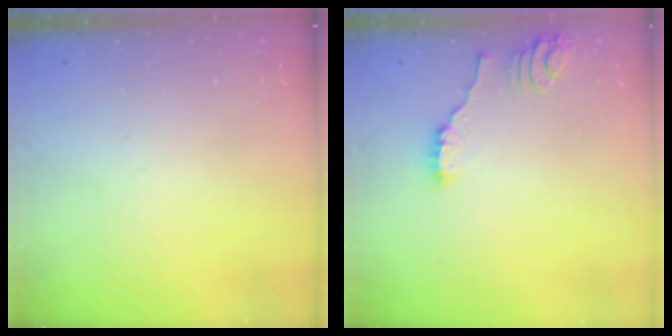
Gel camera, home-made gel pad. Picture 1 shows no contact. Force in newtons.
{"total": 2.3, "press": 2.3, "slide": 0.2}